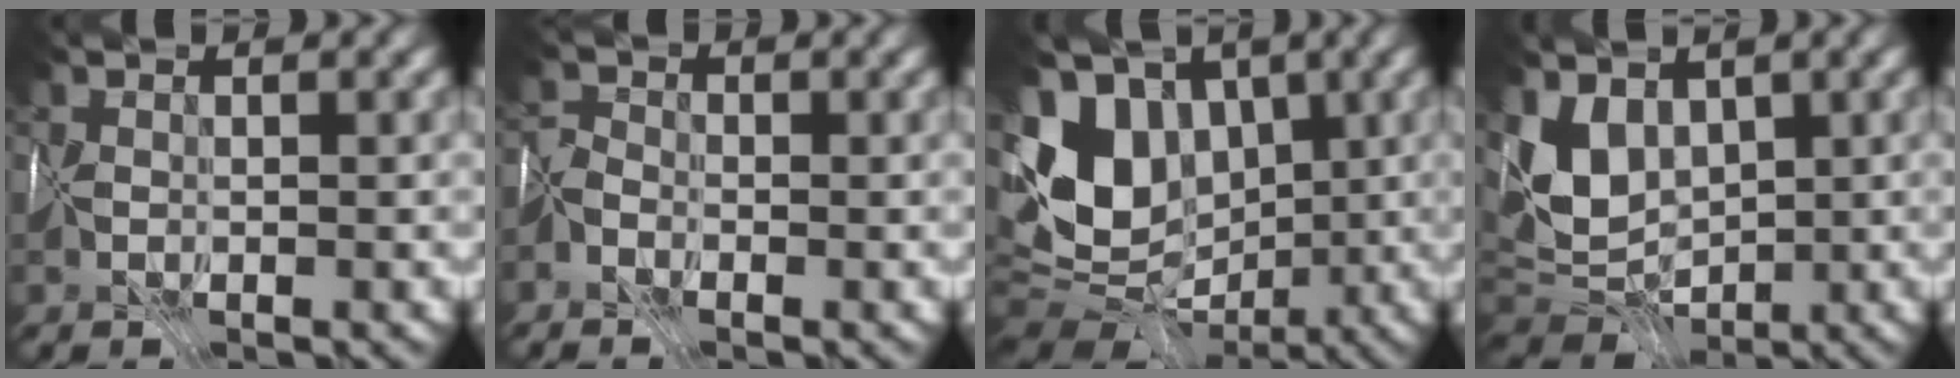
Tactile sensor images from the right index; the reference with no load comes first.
{"total": 1.0, "force": [-0.9, -0.1, -0.5], "torque": [0.002, 0.011, -0.030]}
{"total": 9.7, "force": [1.4, 7.4, 6.0], "torque": [-0.128, 0.008, 0.015]}
{"total": 4.0, "force": [2.3, 2.6, 2.1], "torque": [-0.051, -0.002, 0.040]}